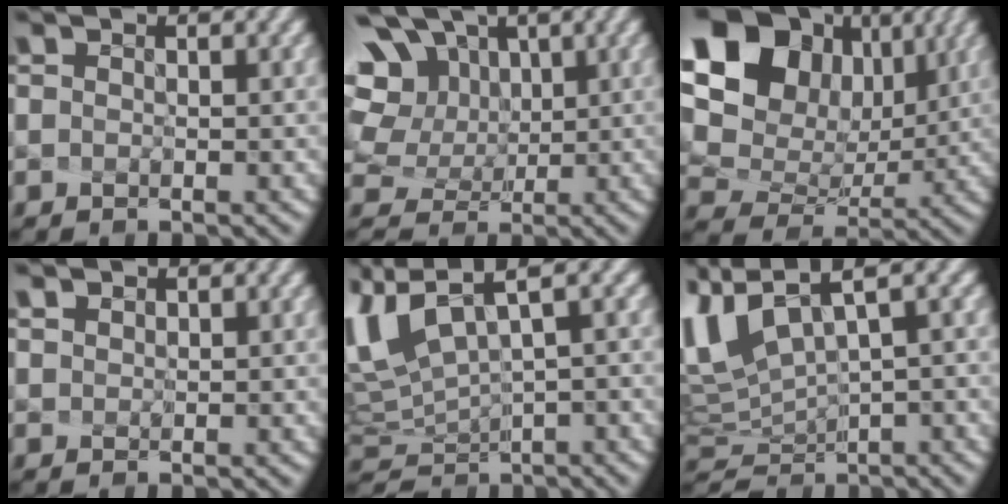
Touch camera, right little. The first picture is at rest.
{"total": 10.6, "force": [4.4, 7.9, 5.6], "torque": [-0.153, 0.020, 0.081]}
{"total": 14.5, "force": [5.6, 10.5, 8.3], "torque": [-0.201, 0.011, 0.133]}
{"total": 0.9, "force": [0.8, 0.1, 0.1], "torque": [-0.024, -0.014, 0.028]}
{"total": 5.5, "force": [1.8, 1.5, 4.9], "torque": [-0.142, -0.020, 0.064]}
{"total": 4.2, "force": [1.3, 1.0, 3.9], "torque": [-0.115, -0.020, 0.052]}